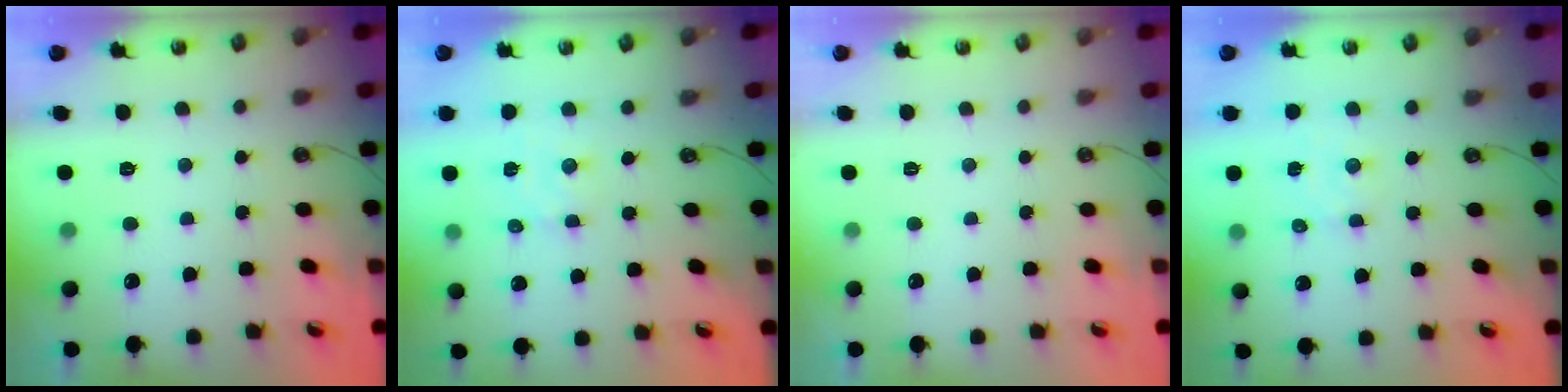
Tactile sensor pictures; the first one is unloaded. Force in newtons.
{"total": 2.4, "press": 2.3, "slide": 0.6}
{"total": 0.0}
{"total": 3.2, "press": 3.2, "slide": 0.4}